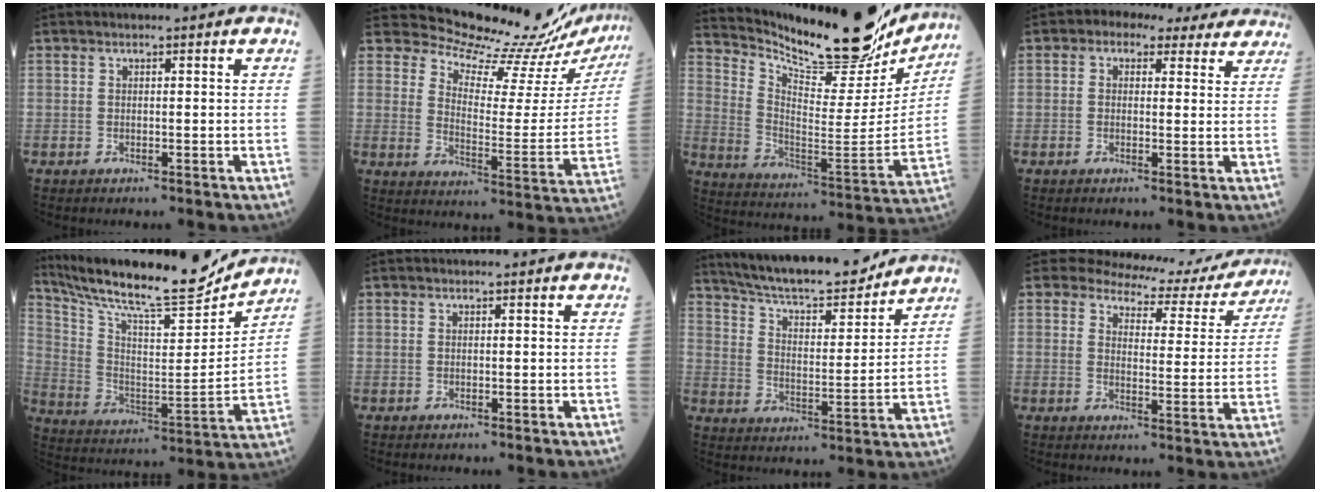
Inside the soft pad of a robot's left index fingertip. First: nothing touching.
{"total": 19.4, "force": [19.2, 1.2, 2.9], "torque": [-0.045, -0.119, 0.233]}
{"total": 23.0, "force": [20.7, 4.4, 9.2], "torque": [-0.160, -0.057, 0.302]}
{"total": 9.1, "force": [7.1, 4.9, 3.0], "torque": [-0.021, 0.037, 0.071]}
{"total": 21.0, "force": [19.4, 1.4, 7.9], "torque": [-0.159, -0.032, 0.311]}
{"total": 0.0}
{"total": 17.5, "force": [15.9, 2.4, 6.8], "torque": [-0.117, -0.002, 0.251]}
{"total": 13.4, "force": [12.7, 4.0, 1.8], "torque": [-0.010, -0.032, 0.134]}